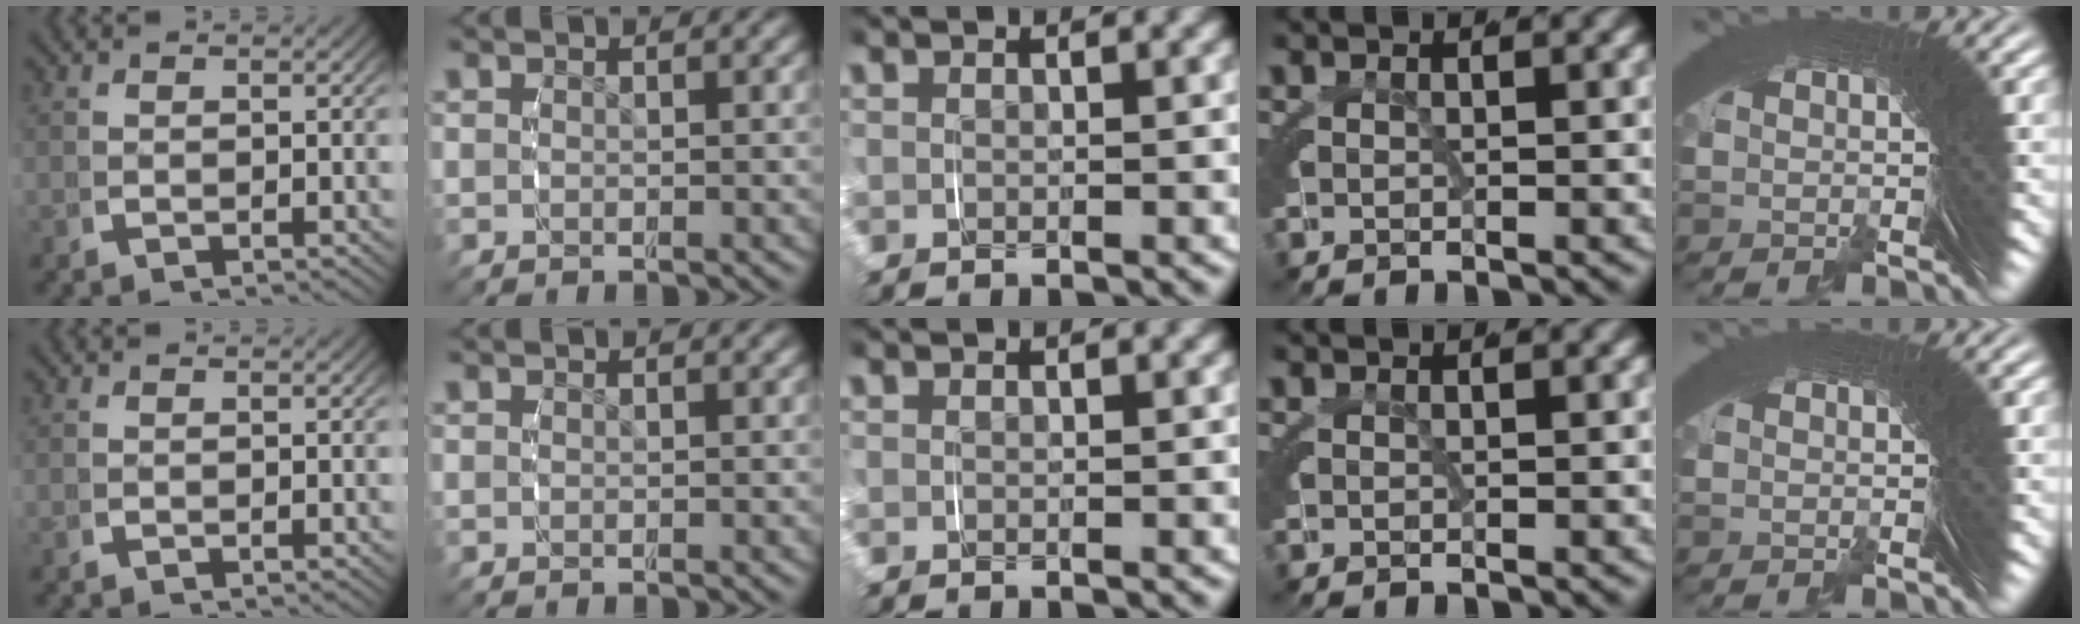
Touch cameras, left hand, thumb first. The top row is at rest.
{}